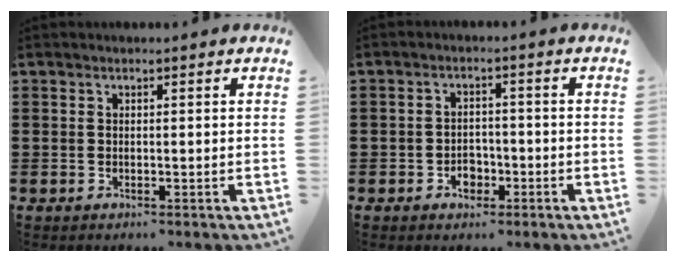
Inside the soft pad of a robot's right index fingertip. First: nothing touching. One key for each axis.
{"total": 2.9, "fx": -1.5, "fy": 2.1, "fz": 1.3, "tx": -0.027, "ty": 0.002, "tz": -0.029}